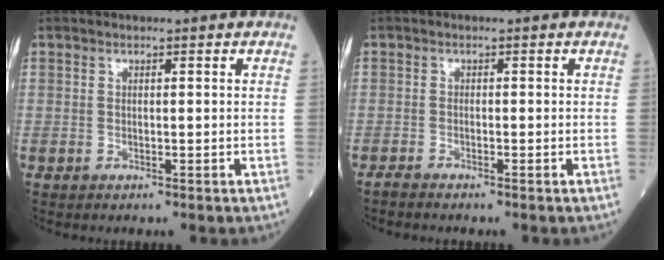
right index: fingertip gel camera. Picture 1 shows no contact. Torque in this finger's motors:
{"motor_torque": [-0.03, 0.02, -0.03, 0.01]}